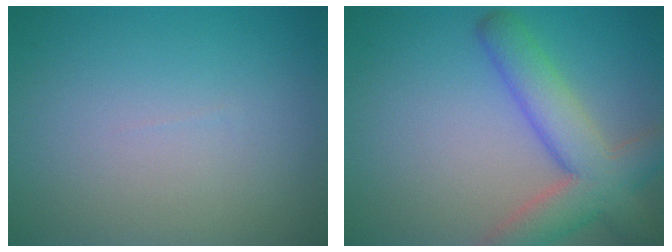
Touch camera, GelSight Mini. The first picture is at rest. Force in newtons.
{"total": 6.8, "press": 6.8, "slide": 0.5}